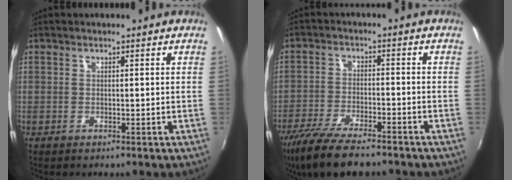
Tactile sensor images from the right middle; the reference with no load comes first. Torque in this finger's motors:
{"motor_torque": [1.10, -1.04, 0.38, 0.12]}